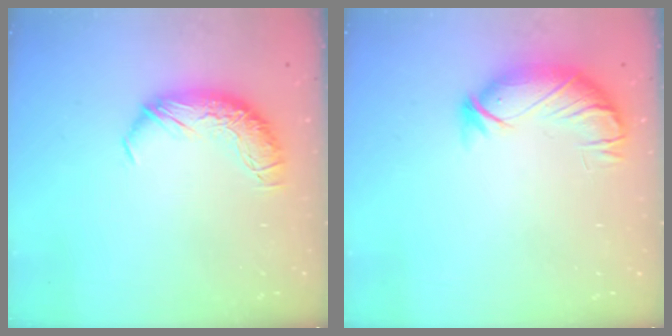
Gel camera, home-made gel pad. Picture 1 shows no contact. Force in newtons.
{"total": 3.8, "press": 3.2, "slide": 2.0}